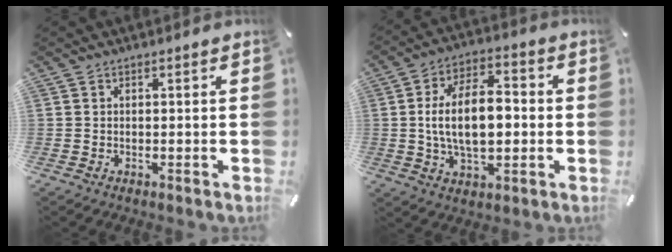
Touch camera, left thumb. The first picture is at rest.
{"total": 14.6, "force": [-0.6, 8.4, 11.9], "torque": [-0.223, 0.005, -0.015]}